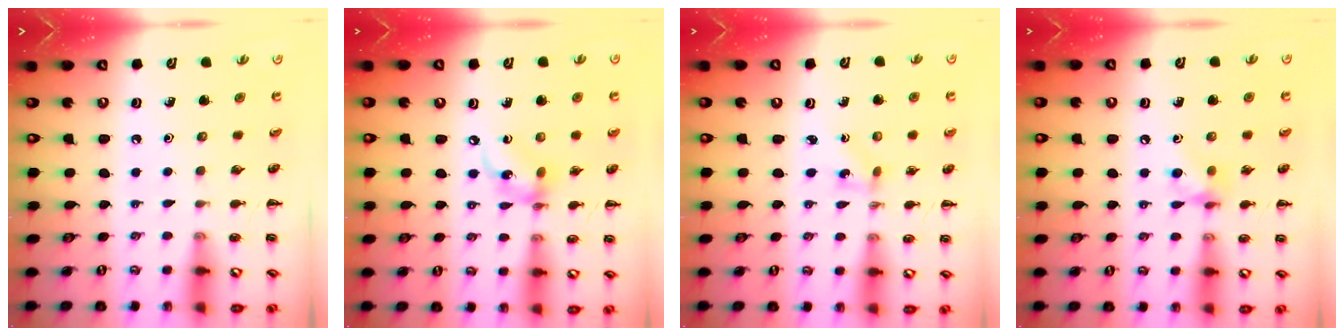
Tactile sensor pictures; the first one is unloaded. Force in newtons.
{"total": 9.1, "press": 9.0, "slide": 1.8}
{"total": 1.4, "press": 1.2, "slide": 0.6}
{"total": 7.3, "press": 7.2, "slide": 1.3}